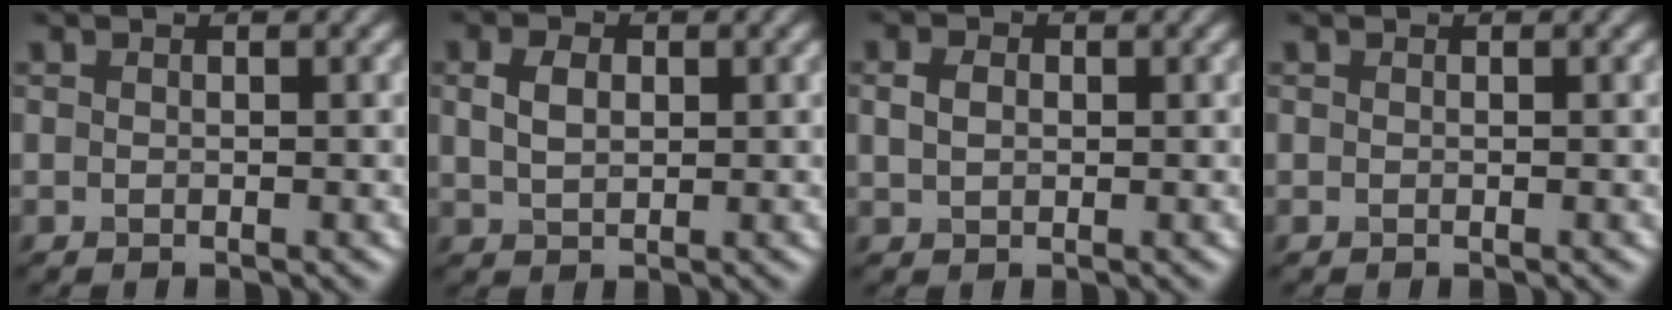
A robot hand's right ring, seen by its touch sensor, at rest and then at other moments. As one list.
[{"total": 2.6, "force": [0.7, 1.8, 1.8], "torque": [-0.040, 0.002, 0.014]}, {"total": 2.0, "force": [0.4, 1.5, 1.3], "torque": [-0.031, 0.003, 0.008]}, {"total": 0.0}]